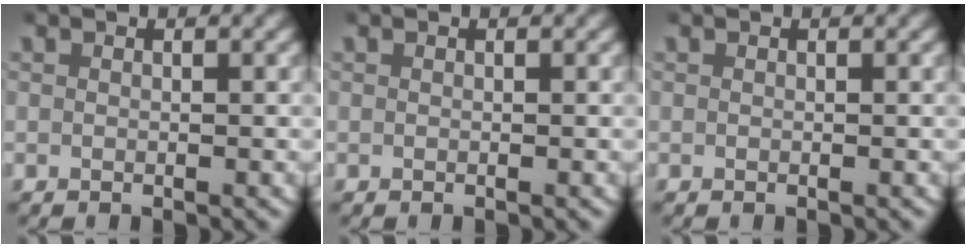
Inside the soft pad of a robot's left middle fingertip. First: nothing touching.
{"total": 0.0}
{"total": 0.0}